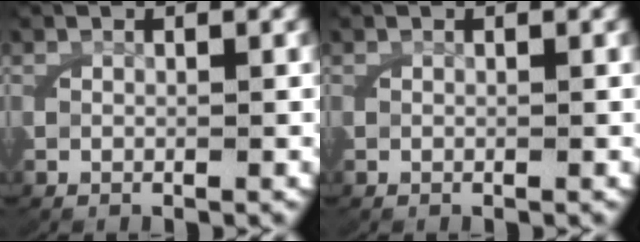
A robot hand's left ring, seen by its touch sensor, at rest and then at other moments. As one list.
[{"total": 0.0}]